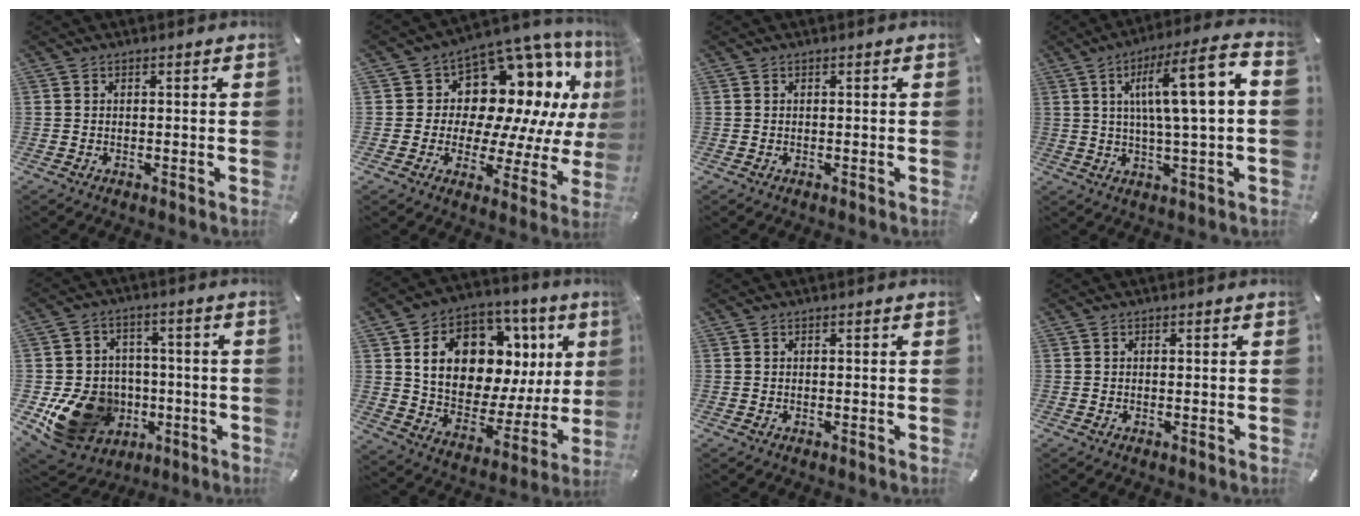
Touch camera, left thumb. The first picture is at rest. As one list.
[{"total": 14.7, "force": [7.1, 10.4, 7.6], "torque": [-0.102, -0.081, 0.128]}, {"total": 0.0}, {"total": 14.0, "force": [2.8, 2.2, 13.6], "torque": [-0.228, 0.002, 0.037]}, {"total": 16.7, "force": [-4.4, 14.1, 7.8], "torque": [-0.151, 0.021, -0.060]}, {"total": 18.2, "force": [7.9, 11.5, 11.6], "torque": [-0.188, -0.049, 0.141]}, {"total": 0.0}, {"total": 0.0}]